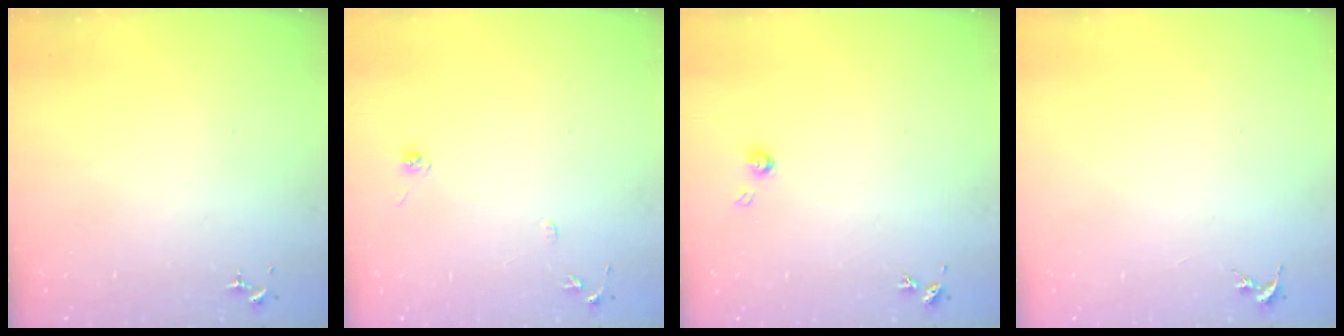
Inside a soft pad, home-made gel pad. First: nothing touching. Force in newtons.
{"total": 7.1, "press": 7.0, "slide": 0.8}
{"total": 3.8, "press": 3.8, "slide": 0.3}
{"total": 0.0}